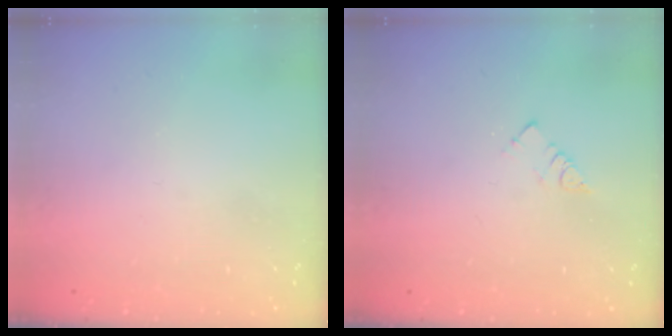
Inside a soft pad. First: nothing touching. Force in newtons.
{"total": 3.2, "press": 3.2, "slide": 0.0}